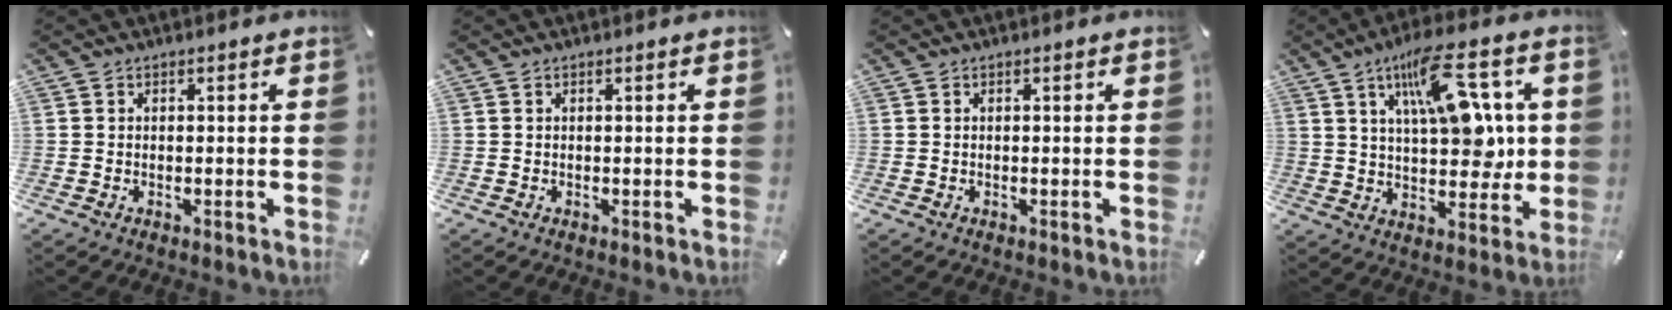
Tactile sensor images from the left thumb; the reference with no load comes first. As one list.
[{"total": 0.0}, {"total": 0.0}, {"total": 17.5, "force": [6.9, 8.0, 13.8], "torque": [-0.202, -0.020, 0.115]}]